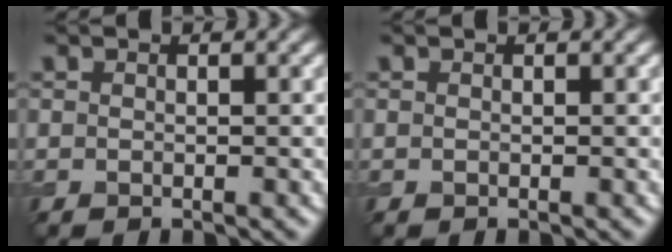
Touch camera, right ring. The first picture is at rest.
{"total": 0.0}